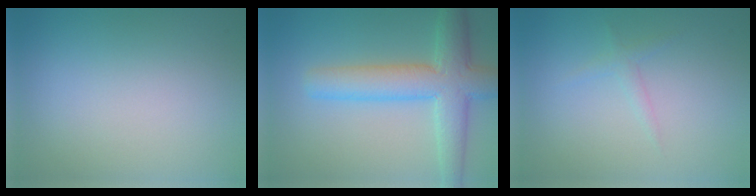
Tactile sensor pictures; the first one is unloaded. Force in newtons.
{"total": 6.5, "press": 6.5, "slide": 0.3}
{"total": 0.9, "press": 0.9, "slide": 0.1}